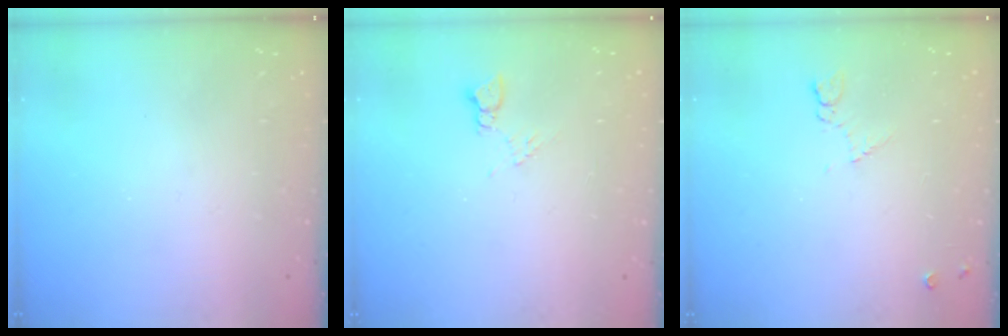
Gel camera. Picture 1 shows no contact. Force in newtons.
{"total": 4.1, "press": 4.0, "slide": 0.5}
{"total": 6.1, "press": 6.0, "slide": 0.9}